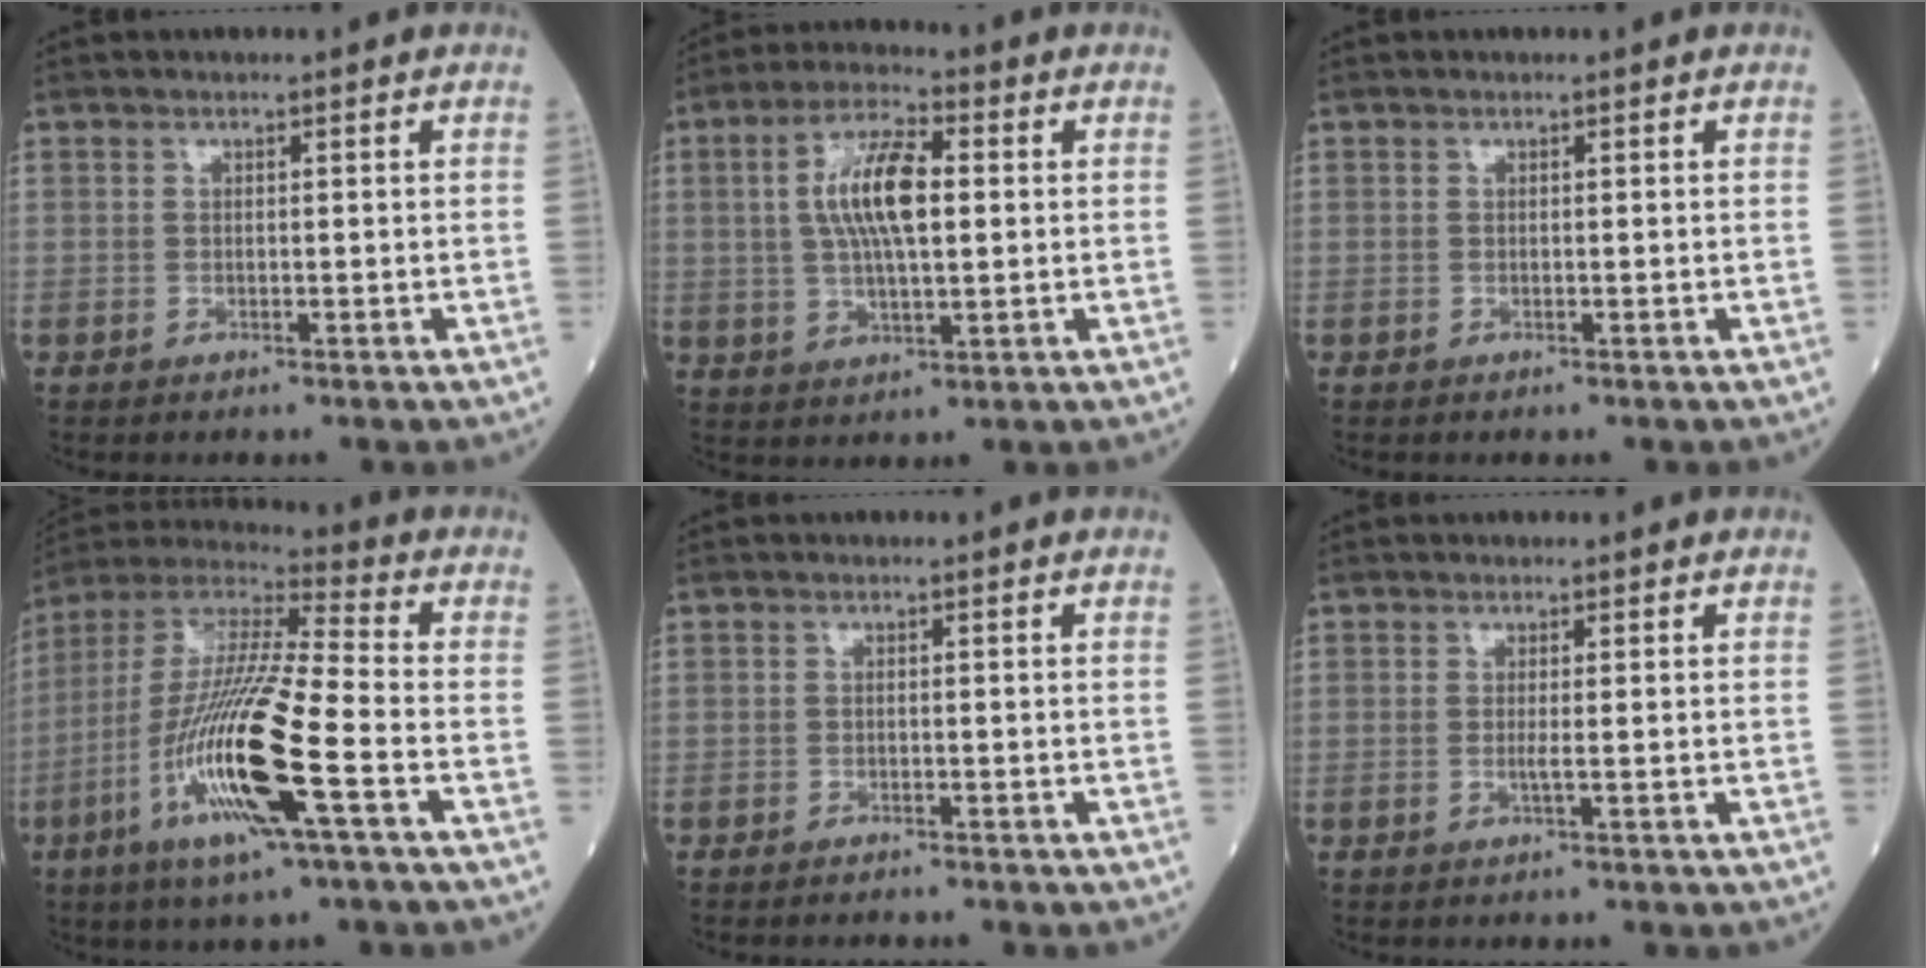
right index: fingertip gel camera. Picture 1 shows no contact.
{"total": 10.1, "force": [1.5, 3.0, 9.5], "torque": [-0.188, 0.014, 0.027]}
{"total": 0.0}
{"total": 19.6, "force": [-6.7, 1.7, 18.3], "torque": [-0.389, -0.026, -0.133]}
{"total": 1.2, "force": [-1.1, 0.2, 0.3], "torque": [-0.006, -0.002, -0.013]}
{"total": 0.8, "force": [-0.2, -0.3, 0.7], "torque": [-0.012, 0.000, -0.007]}